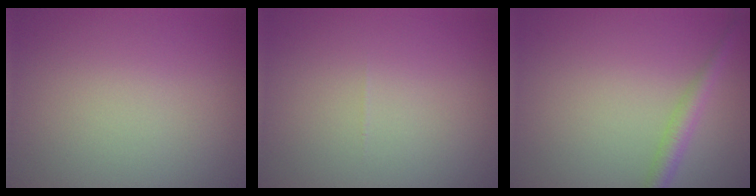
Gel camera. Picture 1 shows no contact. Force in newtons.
{"total": 0.0}
{"total": 2.2, "press": 2.2, "slide": 0.1}